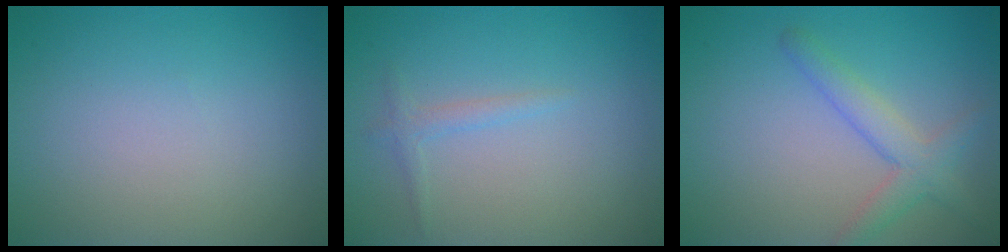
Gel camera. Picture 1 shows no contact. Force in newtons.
{"total": 1.1, "press": 1.1, "slide": 0.1}
{"total": 3.0, "press": 3.0, "slide": 0.2}